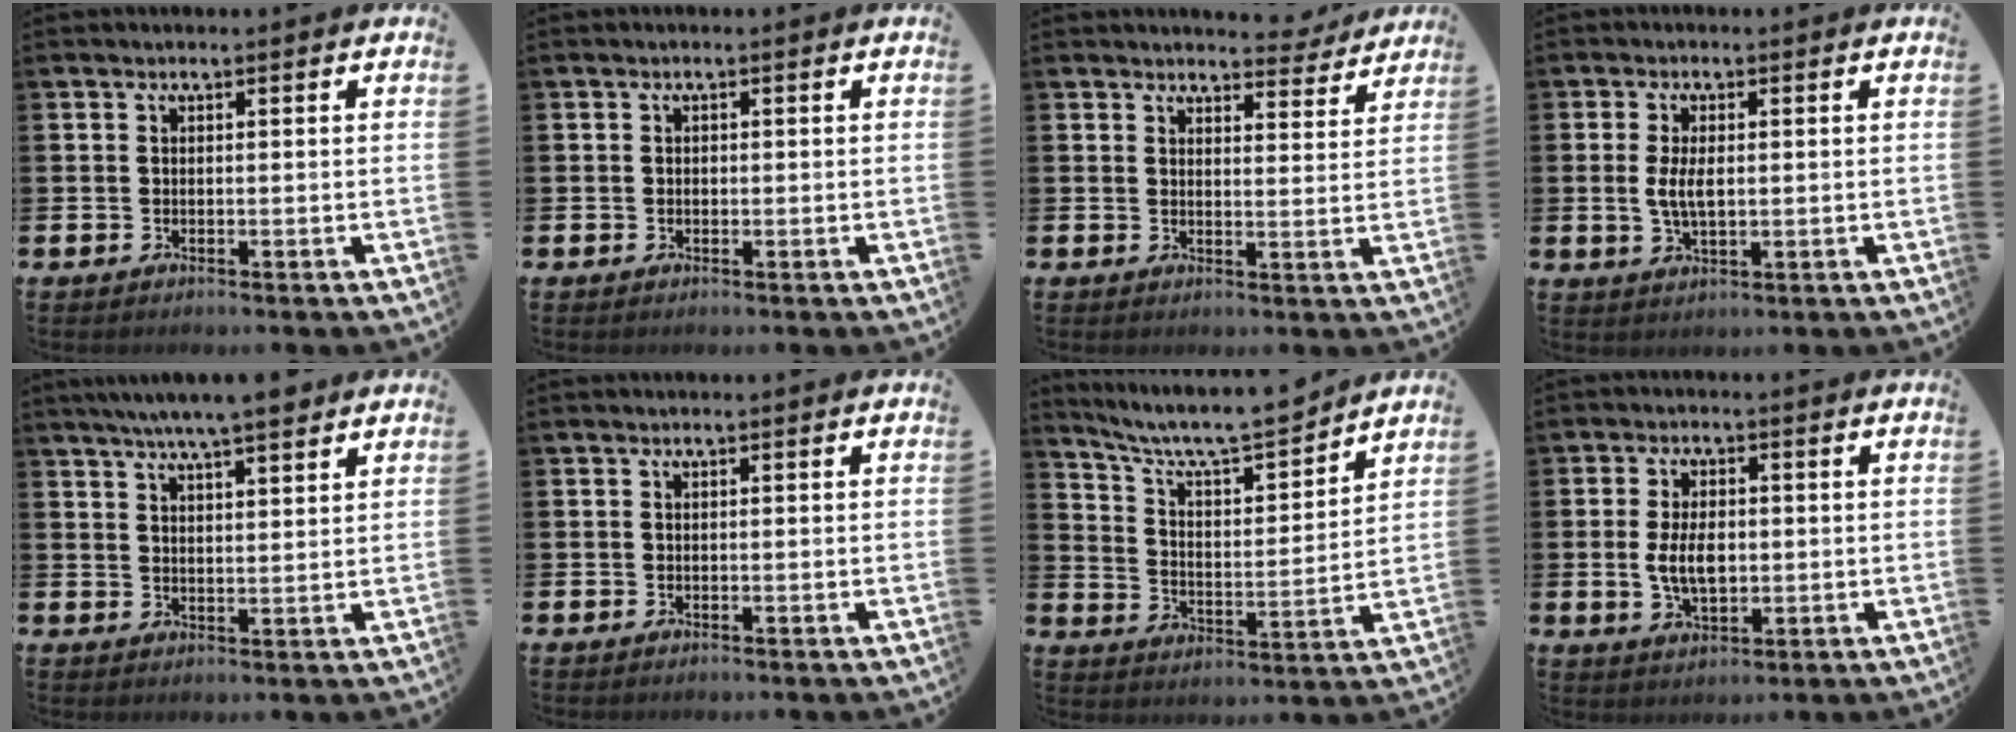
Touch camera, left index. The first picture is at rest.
{"total": 0.6, "force": [-0.1, 0.5, 0.2], "torque": [-0.011, 0.007, -0.002]}
{"total": 4.2, "force": [4.1, 0.8, 0.3], "torque": [0.002, -0.028, 0.071]}
{"total": 3.9, "force": [0.3, 1.8, 3.5], "torque": [-0.058, 0.002, 0.001]}
{"total": 6.7, "force": [6.1, 0.5, 2.7], "torque": [-0.055, -0.020, 0.107]}
{"total": 0.0}
{"total": 8.0, "force": [7.4, 1.4, 2.7], "torque": [-0.081, -0.058, 0.126]}
{"total": 5.5, "force": [0.1, 3.1, 4.5], "torque": [-0.086, 0.004, -0.003]}